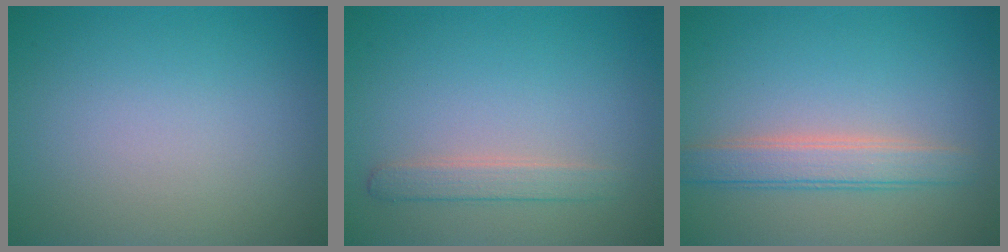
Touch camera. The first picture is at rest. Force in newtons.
{"total": 1.8, "press": 1.8, "slide": 0.1}
{"total": 3.2, "press": 3.2, "slide": 0.2}